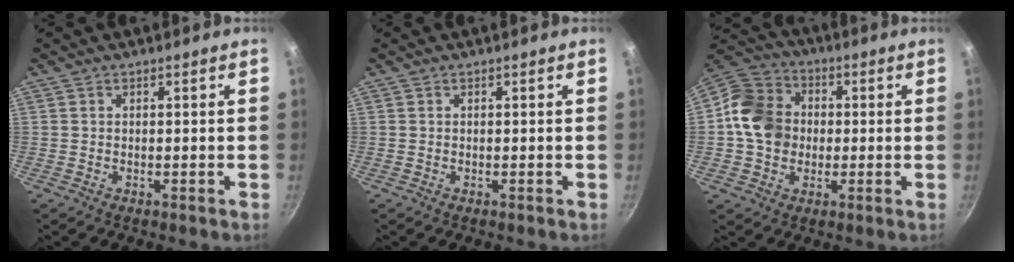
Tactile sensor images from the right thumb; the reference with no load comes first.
{"total": 0.0}
{"total": 12.9, "force": [0.2, 10.9, 6.9], "torque": [-0.100, 0.022, -0.013]}